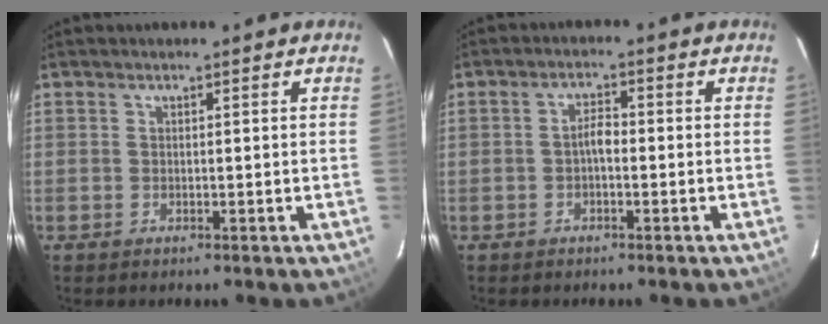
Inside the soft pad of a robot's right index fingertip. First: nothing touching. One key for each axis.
{"total": 2.3, "fx": -0.9, "fy": 0.9, "fz": 1.9, "tx": -0.037, "ty": 0.010, "tz": -0.018}